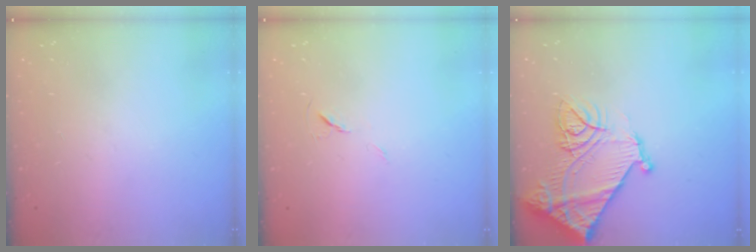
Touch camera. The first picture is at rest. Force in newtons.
{"total": 5.6, "press": 5.1, "slide": 2.2}
{"total": 19.9, "press": 19.8, "slide": 2.1}